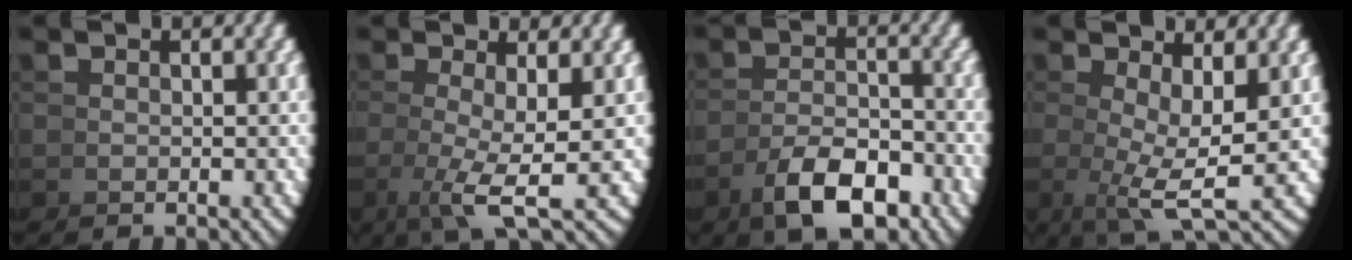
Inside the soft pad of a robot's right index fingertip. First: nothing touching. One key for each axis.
{"total": 4.5, "fx": -0.1, "fy": 1.0, "fz": 4.4, "tx": -0.087, "ty": -0.021, "tz": 0.009}
{"total": 5.5, "fx": -3.0, "fy": 2.1, "fz": 4.1, "tx": -0.053, "ty": -0.011, "tz": -0.041}
{"total": 5.3, "fx": 0.5, "fy": 1.9, "fz": 4.9, "tx": -0.082, "ty": -0.019, "tz": 0.017}